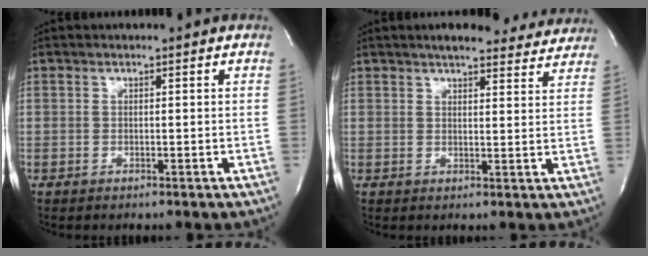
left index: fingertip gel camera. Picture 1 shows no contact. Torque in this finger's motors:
{"motor_torque": [-0.45, -0.53, 0.18, 0.03]}